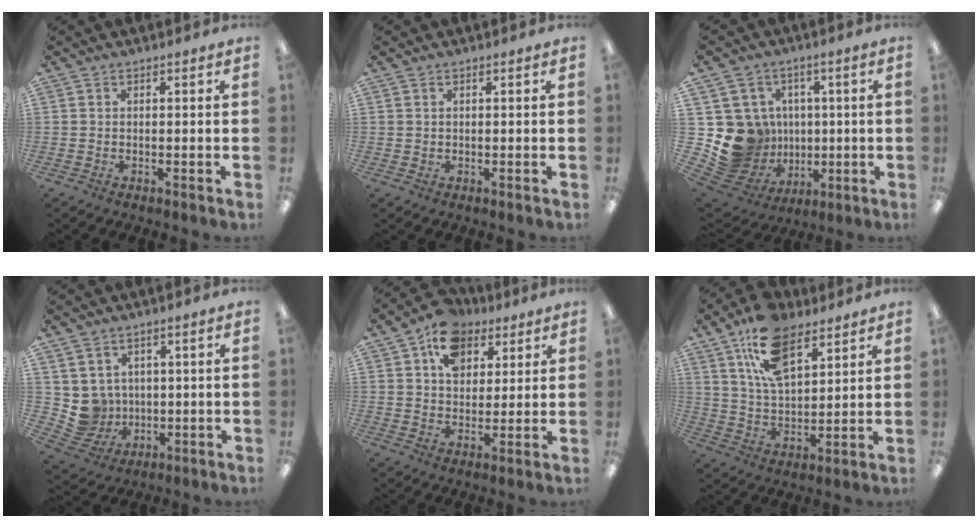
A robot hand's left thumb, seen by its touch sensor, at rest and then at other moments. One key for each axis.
{"total": 0.8, "fx": 0.5, "fy": 0.6, "fz": 0.2, "tx": -0.004, "ty": 0.003, "tz": 0.009}
{"total": 15.0, "fx": -0.5, "fy": 14.5, "fz": 3.7, "tx": -0.100, "ty": -0.007, "tz": 0.029}
{"total": 6.7, "fx": 2.3, "fy": 6.3, "fz": 0.8, "tx": -0.046, "ty": -0.014, "tz": 0.052}
{"total": 11.3, "fx": 6.3, "fy": 8.2, "fz": 4.7, "tx": -0.074, "ty": -0.025, "tz": 0.113}
{"total": 15.5, "fx": 9.7, "fy": 7.9, "fz": 9.2, "tx": -0.166, "ty": -0.026, "tz": 0.176}